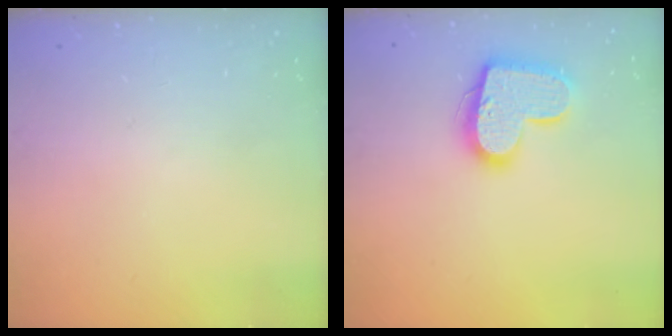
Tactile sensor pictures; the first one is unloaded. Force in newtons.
{"total": 16.4, "press": 16.4, "slide": 1.0}